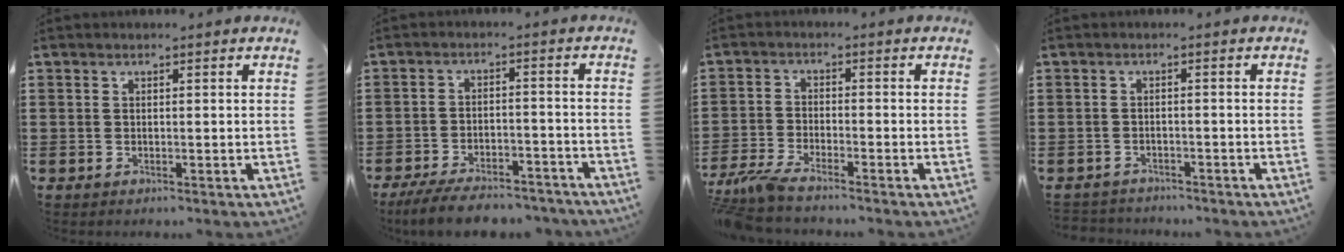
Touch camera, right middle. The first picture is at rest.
{"total": 6.6, "force": [-6.0, 1.2, 2.4], "torque": [-0.052, 0.003, -0.116]}
{"total": 4.7, "force": [-4.2, 0.4, 2.0], "torque": [-0.070, -0.017, -0.091]}
{"total": 1.8, "force": [-1.7, 0.3, -0.3], "torque": [-0.002, 0.000, -0.040]}